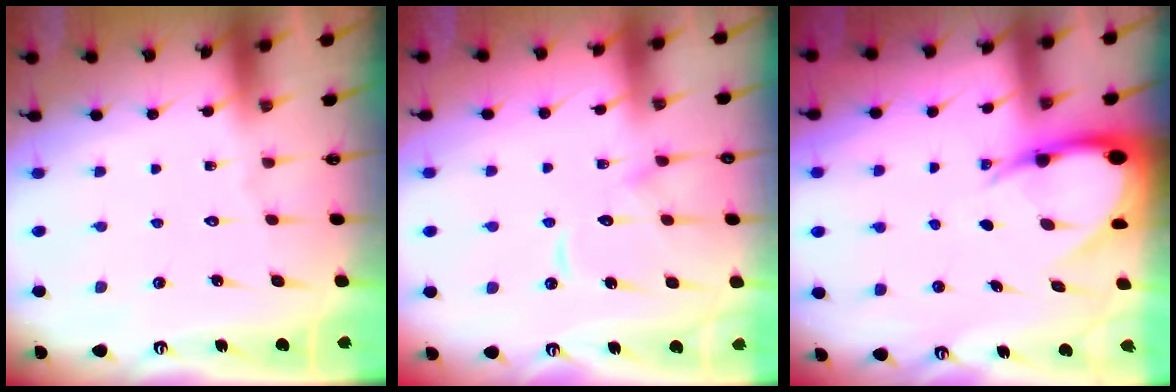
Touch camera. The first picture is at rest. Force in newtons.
{"total": 10.7, "press": 10.6, "slide": 1.1}
{"total": 7.4, "press": 7.3, "slide": 0.8}